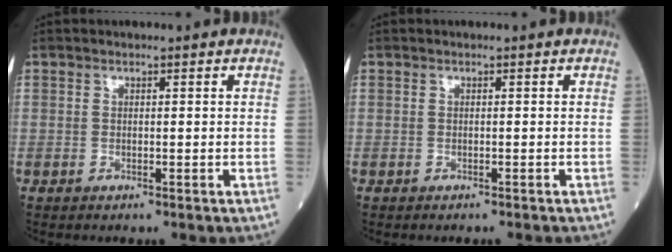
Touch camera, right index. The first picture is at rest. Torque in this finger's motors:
{"motor_torque": [-0.28, 0.08, -0.07, -0.02]}